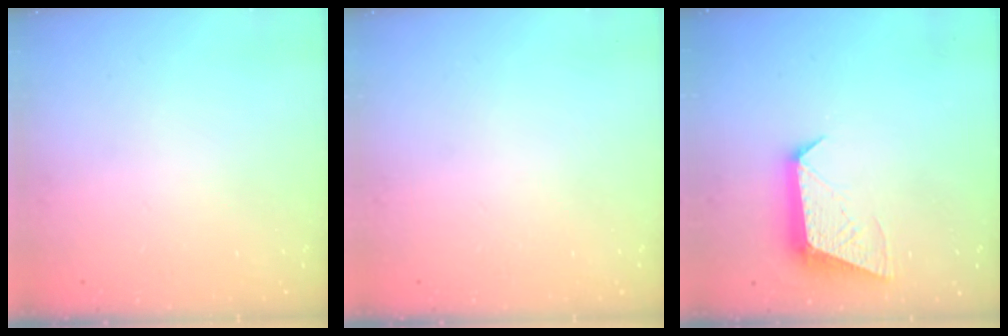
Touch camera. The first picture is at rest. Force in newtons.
{"total": 0.0}
{"total": 10.3, "press": 10.3, "slide": 0.5}